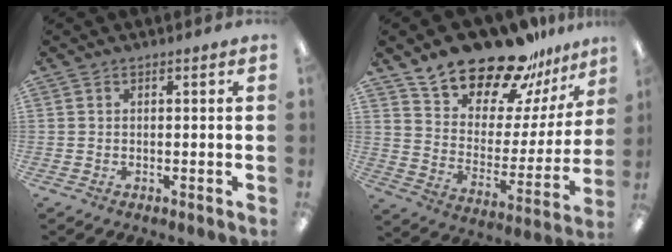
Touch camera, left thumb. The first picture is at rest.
{"total": 20.3, "force": [17.7, 7.4, 6.8], "torque": [-0.121, -0.137, 0.311]}